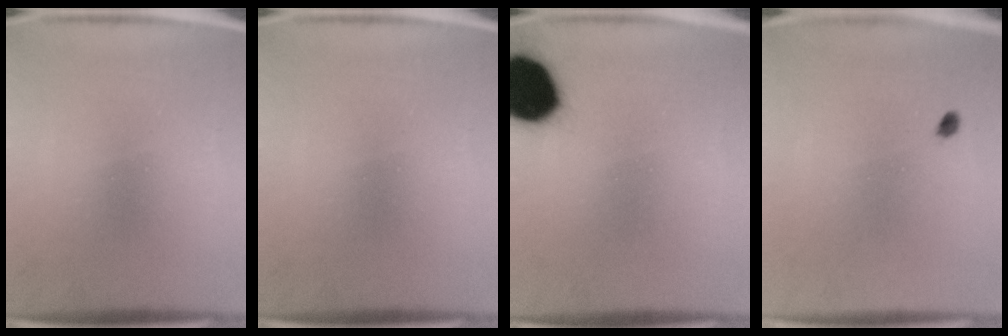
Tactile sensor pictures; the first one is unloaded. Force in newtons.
{"total": 0.0}
{"total": 18.0}
{"total": 1.6}